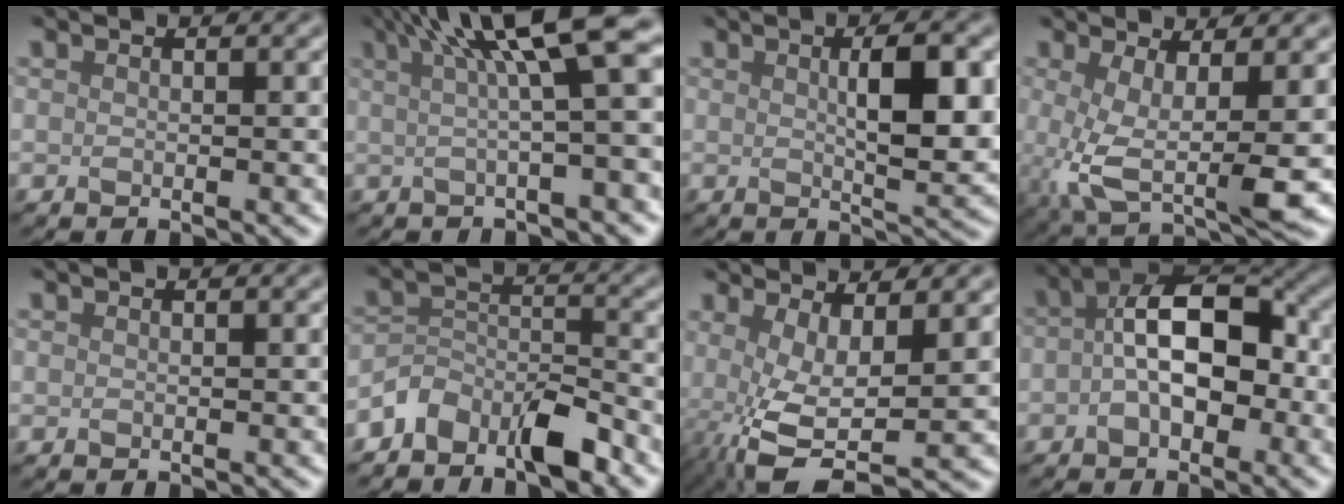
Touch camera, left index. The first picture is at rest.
{"total": 9.1, "force": [2.8, 1.6, 8.5], "torque": [-0.106, 0.027, 0.036]}
{"total": 5.7, "force": [0.9, 1.3, 5.4], "torque": [-0.080, 0.002, 0.018]}
{"total": 6.2, "force": [-0.2, 1.9, 5.9], "torque": [-0.116, -0.011, -0.001]}
{"total": 0.0}
{"total": 4.9, "force": [-3.8, 2.1, 2.1], "torque": [-0.028, 0.004, -0.082]}
{"total": 6.3, "force": [-0.7, 2.1, 5.9], "torque": [-0.114, -0.009, -0.007]}
{"total": 7.0, "force": [-0.2, 3.8, 5.9], "torque": [-0.097, 0.018, -0.016]}